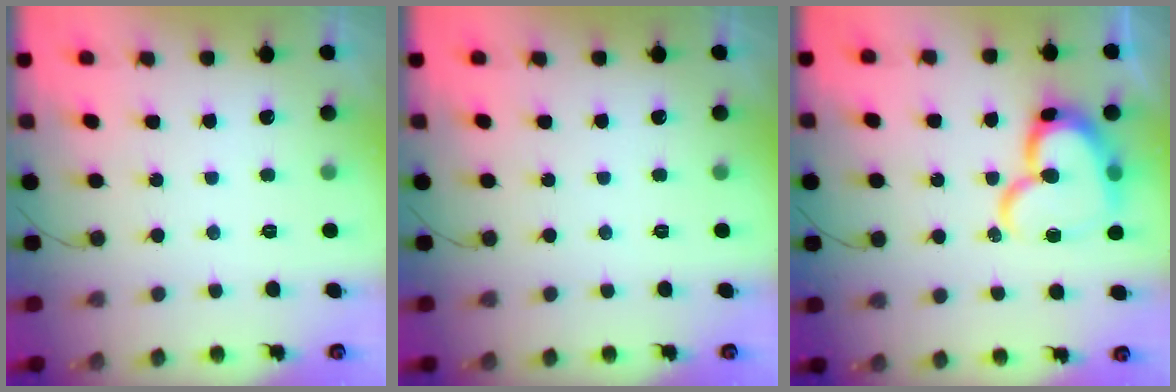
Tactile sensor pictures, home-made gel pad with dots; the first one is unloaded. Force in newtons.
{"total": 0.0}
{"total": 17.7, "press": 17.7, "slide": 1.7}